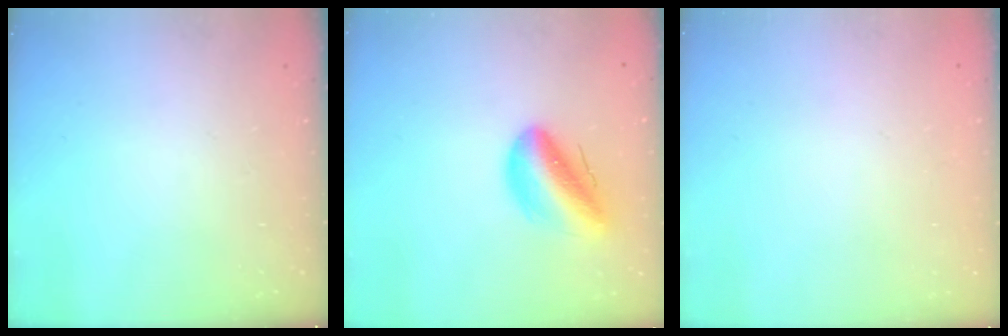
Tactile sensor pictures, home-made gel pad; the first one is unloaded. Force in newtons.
{"total": 12.6, "press": 12.0, "slide": 3.7}
{"total": 2.0, "press": 2.0, "slide": 0.1}